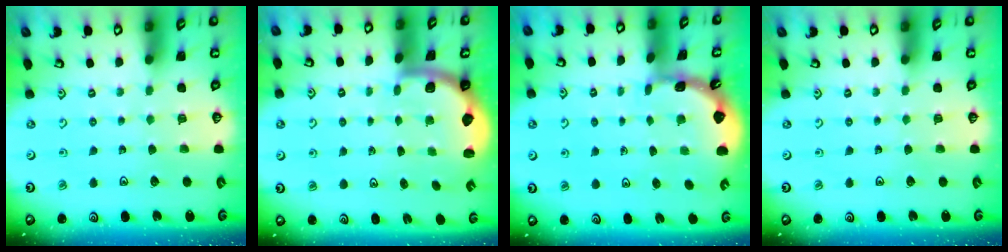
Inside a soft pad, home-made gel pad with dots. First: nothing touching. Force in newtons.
{"total": 2.0, "press": 2.0, "slide": 0.5}
{"total": 1.7, "press": 1.6, "slide": 0.1}
{"total": 0.0}